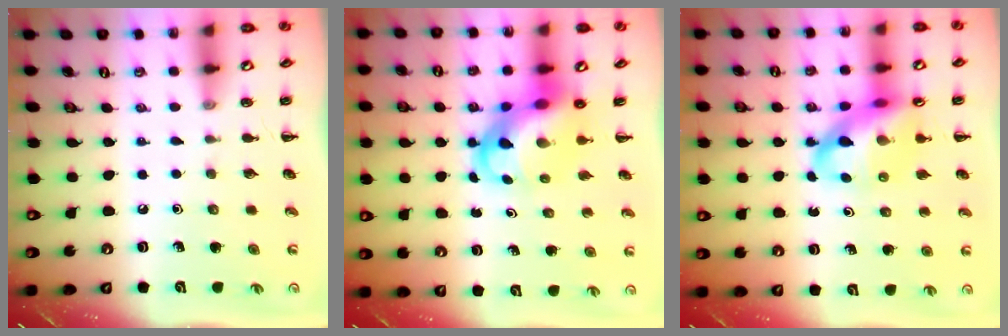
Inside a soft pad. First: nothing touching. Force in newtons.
{"total": 9.1, "press": 8.7, "slide": 2.6}
{"total": 12.9, "press": 12.3, "slide": 3.8}